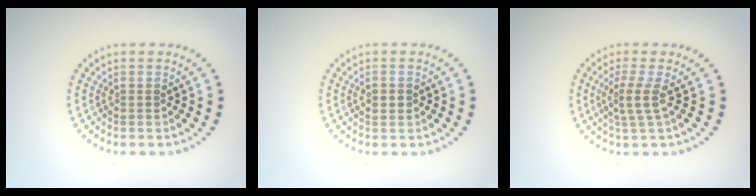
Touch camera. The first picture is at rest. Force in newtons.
{"total": 1.4, "press": 1.4, "slide": 0.1}
{"total": 2.2, "press": 1.7, "slide": 1.4}